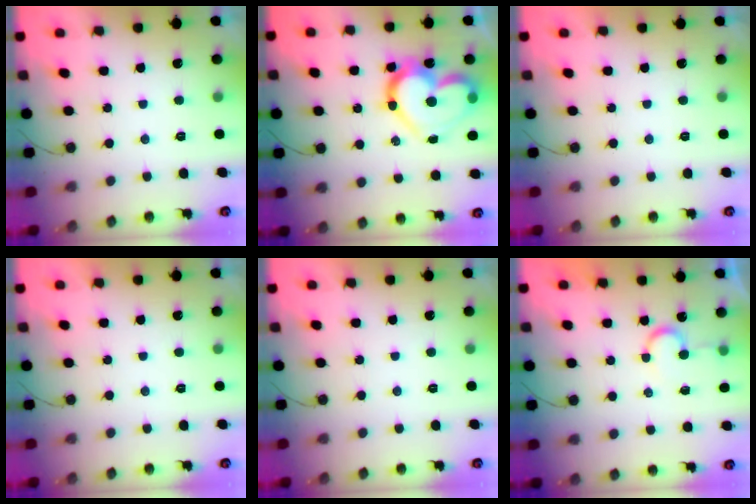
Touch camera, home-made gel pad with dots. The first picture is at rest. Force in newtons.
{"total": 18.6, "press": 18.5, "slide": 2.0}
{"total": 1.9, "press": 1.9, "slide": 0.1}
{"total": 1.7, "press": 1.7, "slide": 0.0}
{"total": 1.7, "press": 1.7, "slide": 0.1}
{"total": 6.8, "press": 6.8, "slide": 0.3}